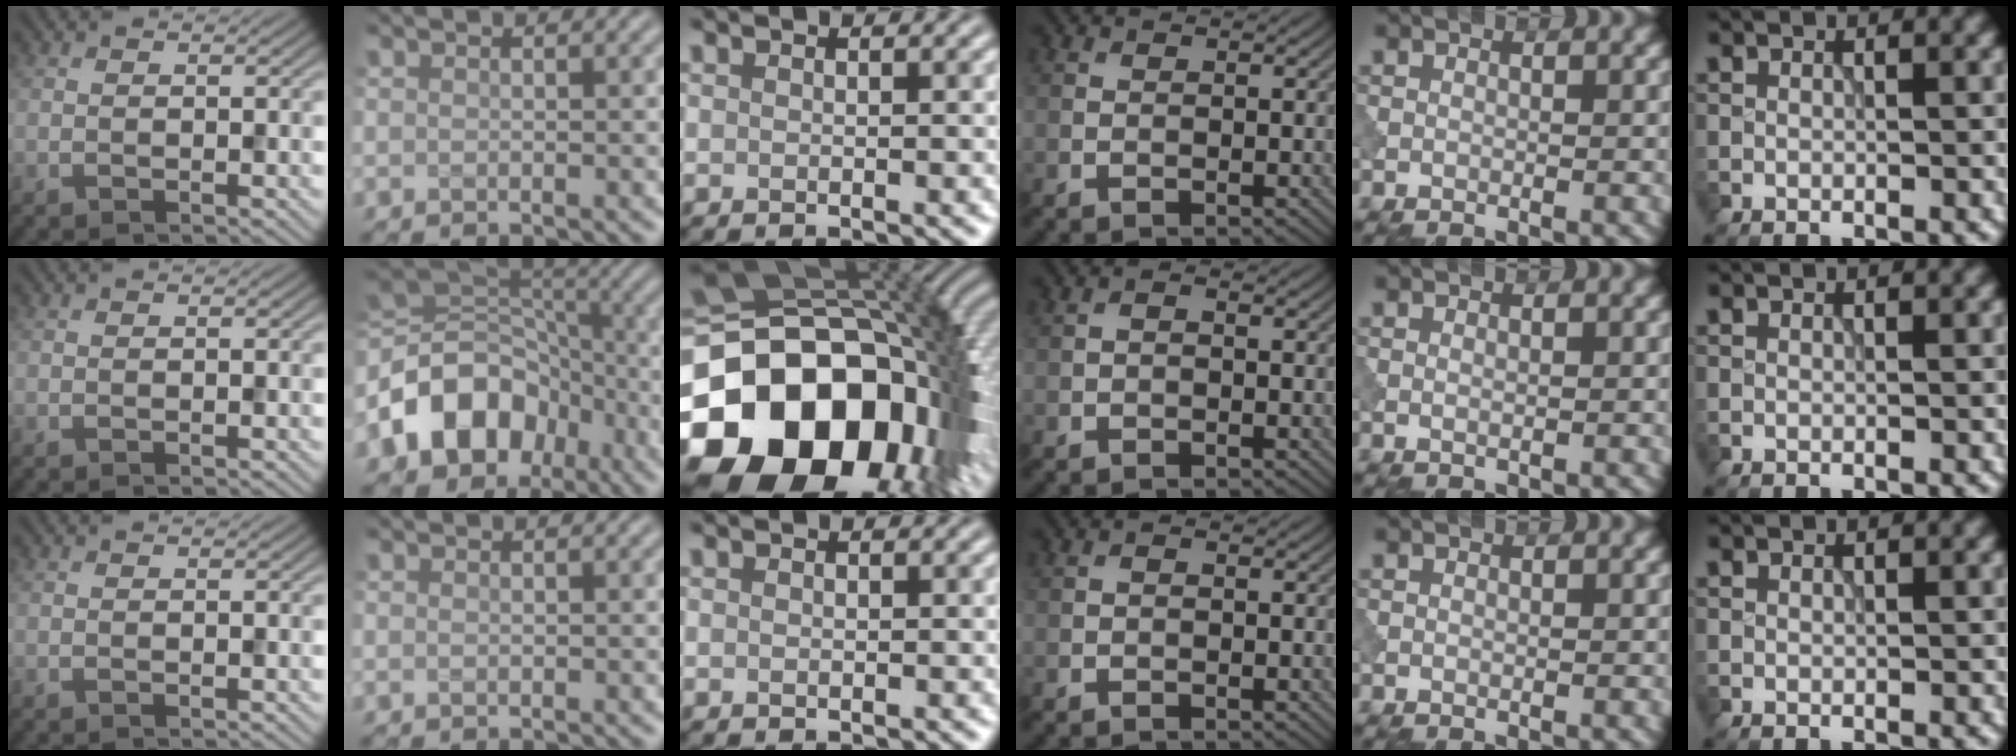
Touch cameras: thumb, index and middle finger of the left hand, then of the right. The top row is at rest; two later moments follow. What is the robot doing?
{"motion": "insert", "object": "peg toy"}